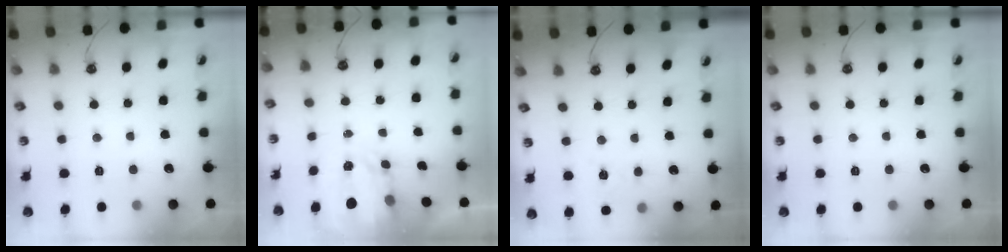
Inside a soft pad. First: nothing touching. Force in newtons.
{"total": 3.3, "press": 3.3, "slide": 0.4}
{"total": 5.0, "press": 5.0, "slide": 0.5}
{"total": 0.0}